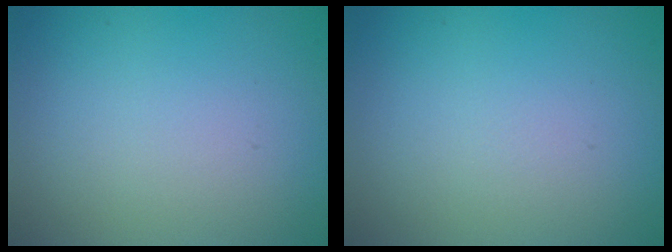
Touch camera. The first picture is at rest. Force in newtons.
{"total": 0.0}